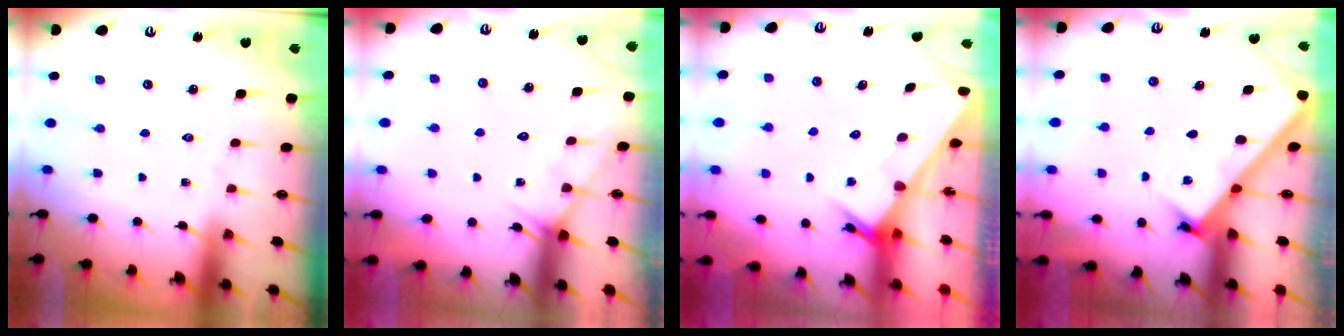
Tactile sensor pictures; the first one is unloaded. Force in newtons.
{"total": 5.4, "press": 5.4, "slide": 0.3}
{"total": 2.5, "press": 2.5, "slide": 0.1}
{"total": 2.6, "press": 2.6, "slide": 0.3}